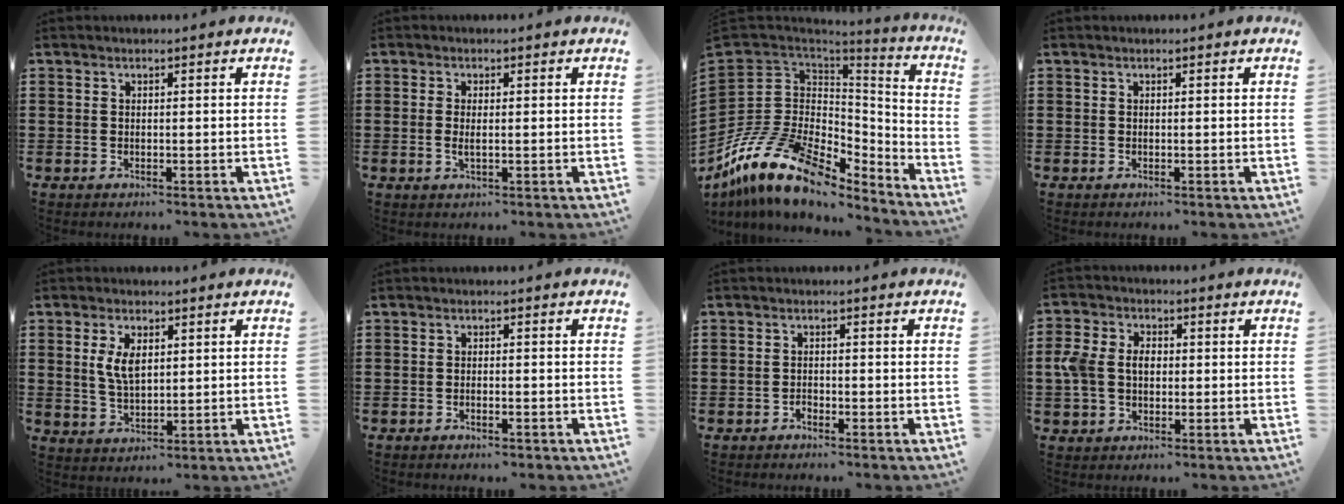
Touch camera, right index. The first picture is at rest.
{"total": 1.7, "force": [0.0, 0.5, 1.7], "torque": [-0.030, -0.002, 0.000]}
{"total": 16.4, "force": [-10.4, 8.9, 9.2], "torque": [-0.222, 0.023, -0.192]}
{"total": 0.0}
{"total": 4.7, "force": [1.2, 2.2, 4.0], "torque": [-0.084, 0.007, 0.021]}
{"total": 1.1, "force": [-0.9, 0.1, 0.6], "torque": [-0.015, -0.005, -0.015]}
{"total": 1.1, "force": [-1.0, 0.5, -0.1], "torque": [0.001, 0.001, -0.021]}
{"total": 5.0, "force": [-0.2, 3.8, 3.3], "torque": [-0.091, 0.005, -0.011]}